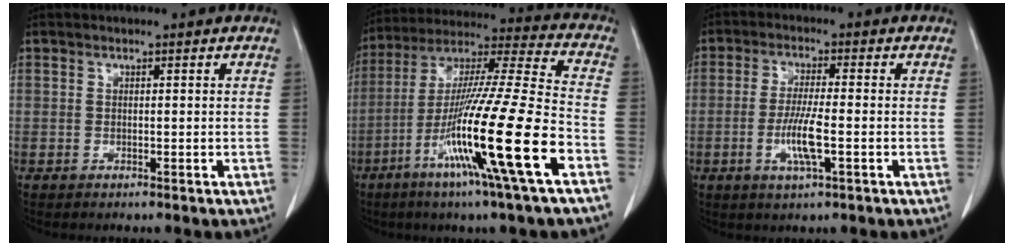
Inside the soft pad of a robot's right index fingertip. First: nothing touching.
{"total": 22.7, "force": [-8.9, -0.9, 20.8], "torque": [-0.390, -0.041, -0.170]}
{"total": 6.3, "force": [-1.7, 0.6, 6.0], "torque": [-0.120, -0.009, -0.031]}